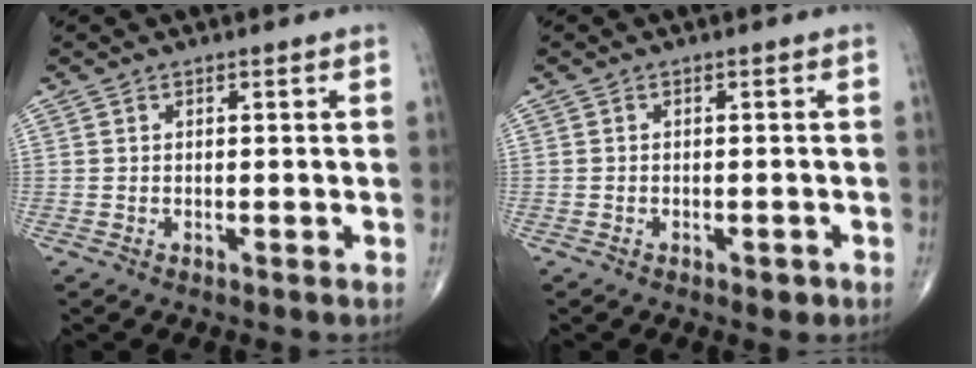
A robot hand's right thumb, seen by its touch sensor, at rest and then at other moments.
{"total": 1.5, "force": [-0.8, 0.8, 1.0], "torque": [-0.011, 0.002, -0.010]}